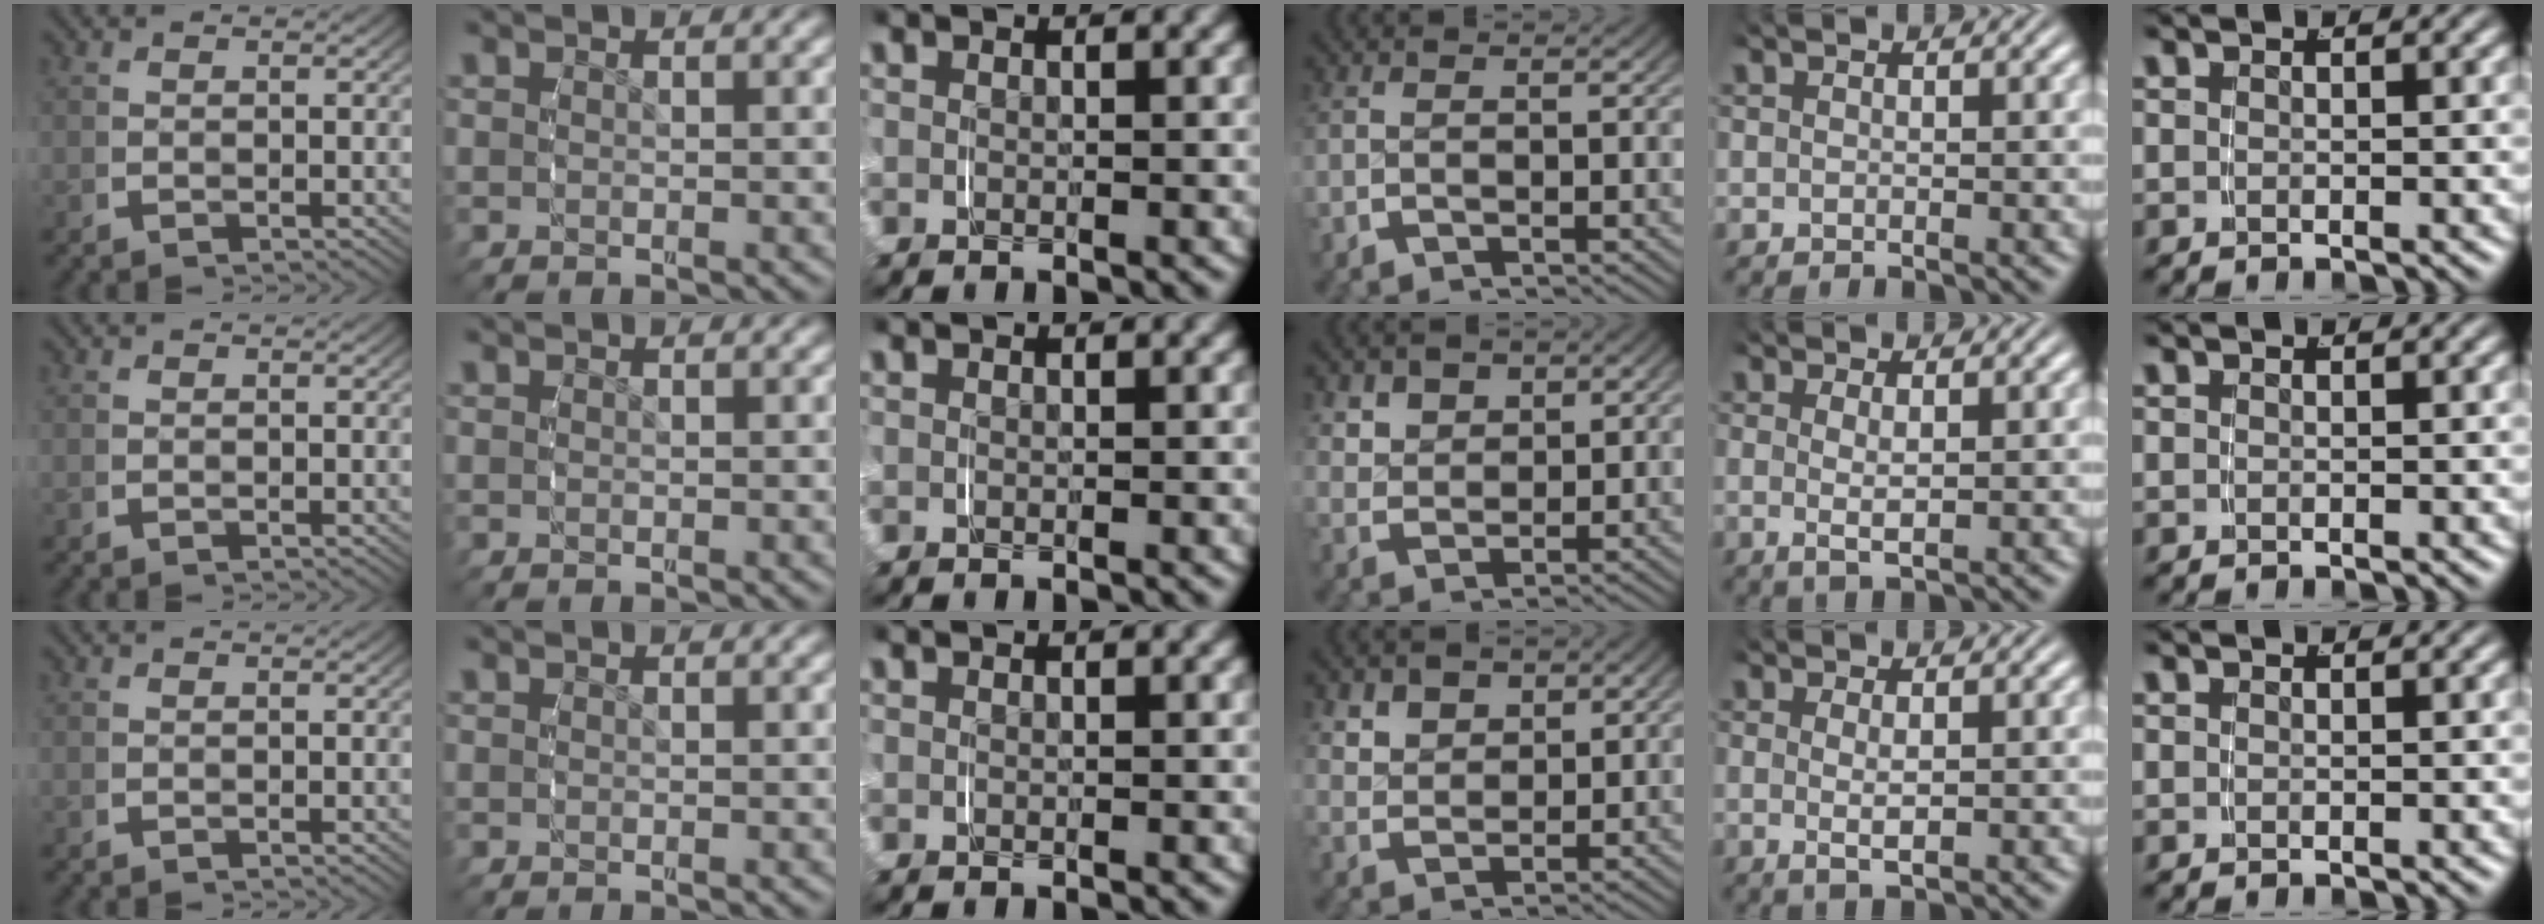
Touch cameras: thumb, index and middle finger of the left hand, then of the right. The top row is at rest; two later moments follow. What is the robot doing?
{"motion": "grasp_and_lifting", "object": "pen bag"}